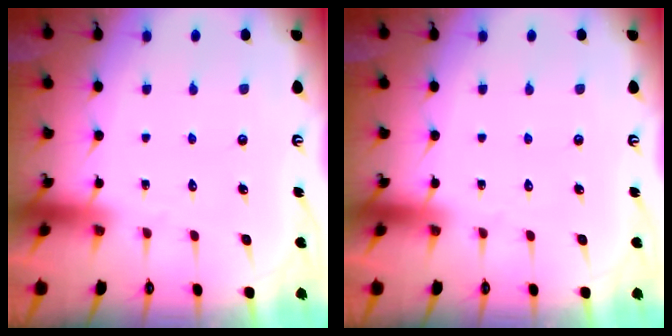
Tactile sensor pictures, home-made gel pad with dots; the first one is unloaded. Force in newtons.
{"total": 0.0}